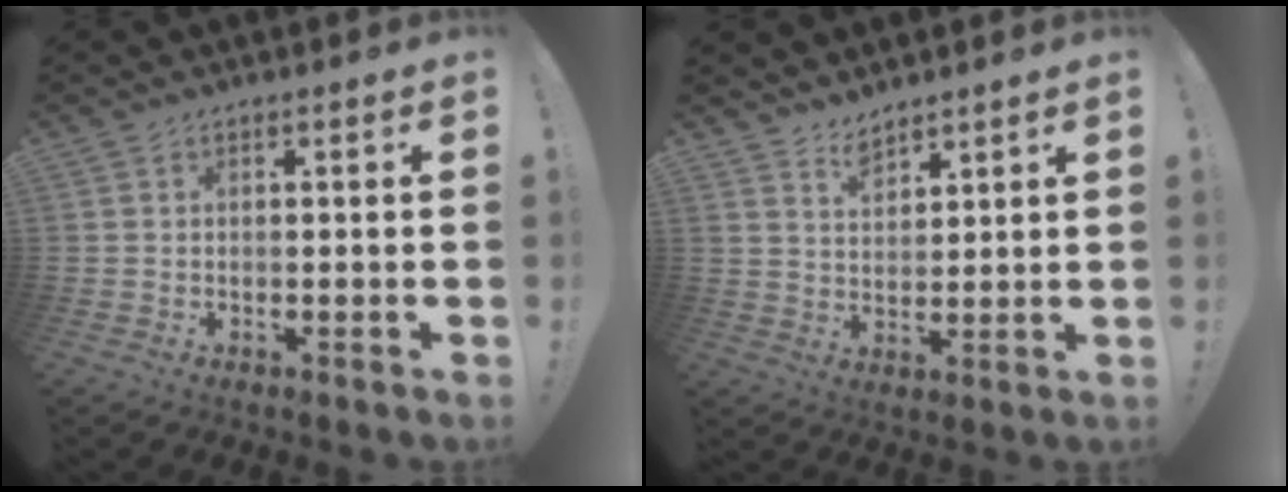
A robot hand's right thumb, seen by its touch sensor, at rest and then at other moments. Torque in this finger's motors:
{"motor_torque": [0.17, 0.29, 0.05, 0.03, 0.04]}